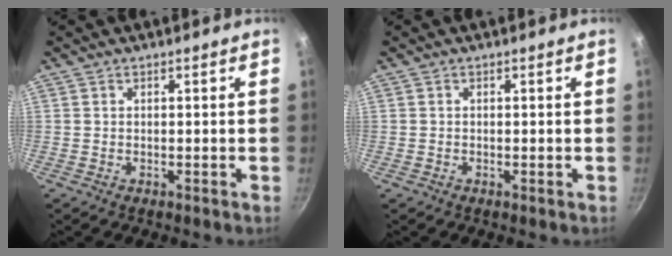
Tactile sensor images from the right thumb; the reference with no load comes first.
{"total": 0.0}